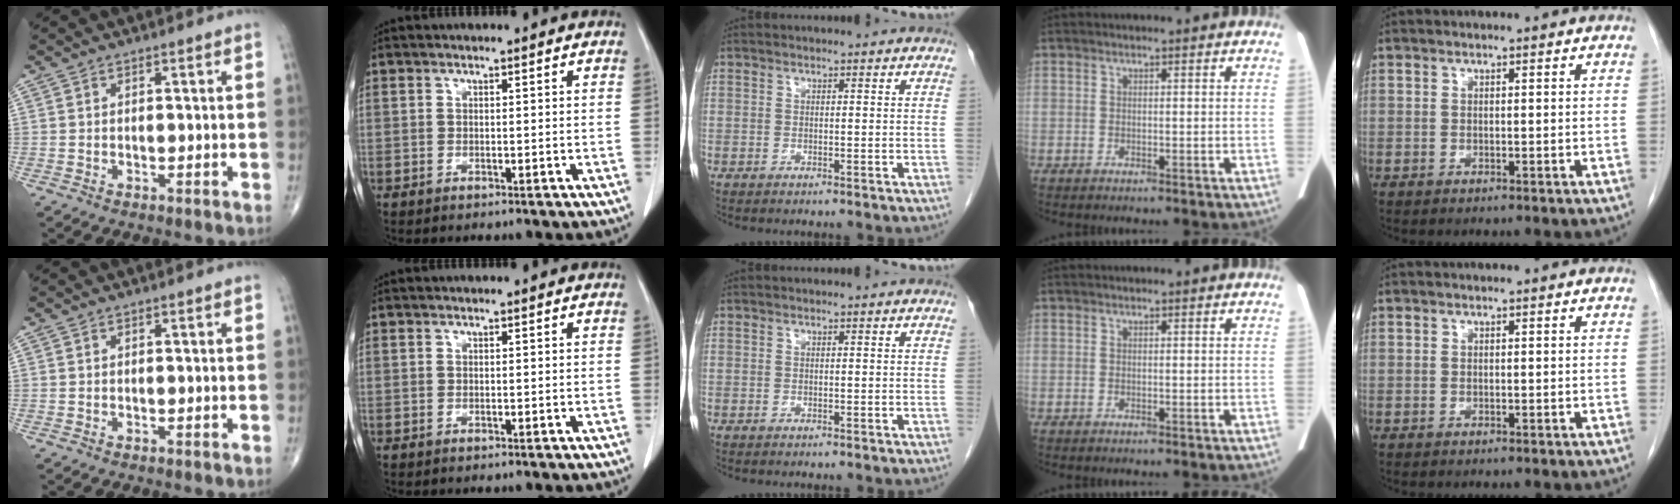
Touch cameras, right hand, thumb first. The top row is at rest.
{}